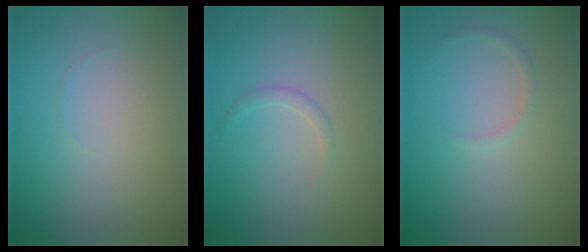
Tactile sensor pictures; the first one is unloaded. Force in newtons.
{"total": 0.7, "press": 0.7, "slide": 0.0}
{"total": 0.6, "press": 0.6, "slide": 0.1}